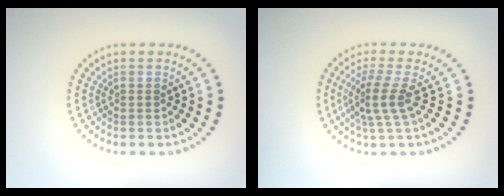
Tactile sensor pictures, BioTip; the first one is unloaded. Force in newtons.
{"total": 2.9, "press": 2.0, "slide": 2.1}